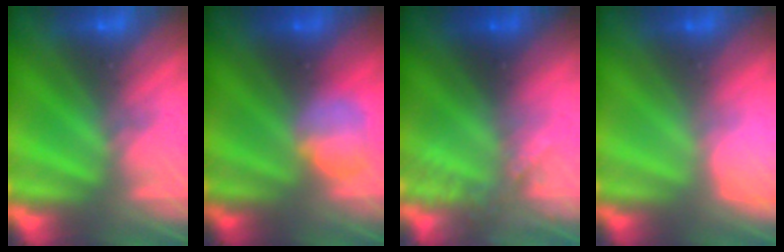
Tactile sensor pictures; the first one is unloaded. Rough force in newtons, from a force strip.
{"total": 2.4}
{"total": 2.1}
{"total": 2.8}